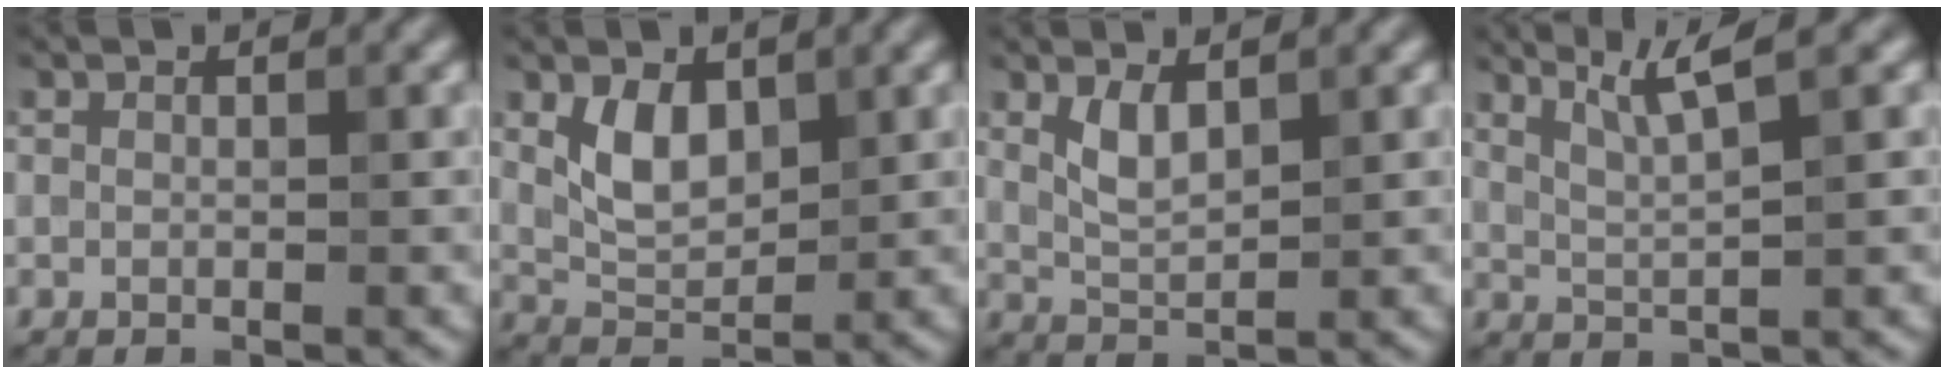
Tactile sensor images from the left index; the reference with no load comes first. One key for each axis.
{"total": 3.5, "fx": 1.2, "fy": 2.1, "fz": 2.5, "tx": -0.053, "ty": -0.007, "tz": 0.027}
{"total": 2.3, "fx": 1.0, "fy": 0.8, "fz": 1.9, "tx": -0.045, "ty": -0.007, "tz": 0.023}
{"total": 3.5, "fx": 2.2, "fy": 0.4, "fz": 2.7, "tx": -0.050, "ty": 0.004, "tz": 0.045}